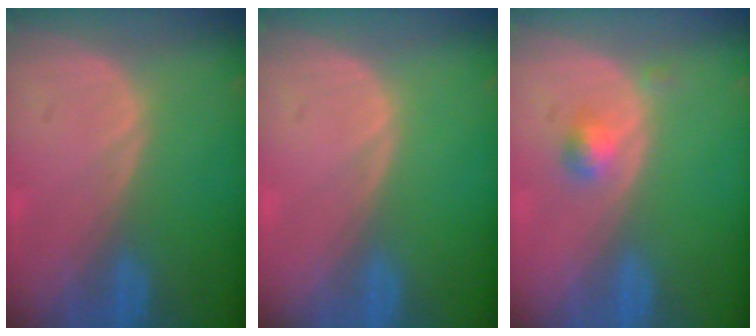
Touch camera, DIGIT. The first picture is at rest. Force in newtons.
{"total": 0.0}
{"total": 2.2, "press": 2.0, "slide": 1.0}